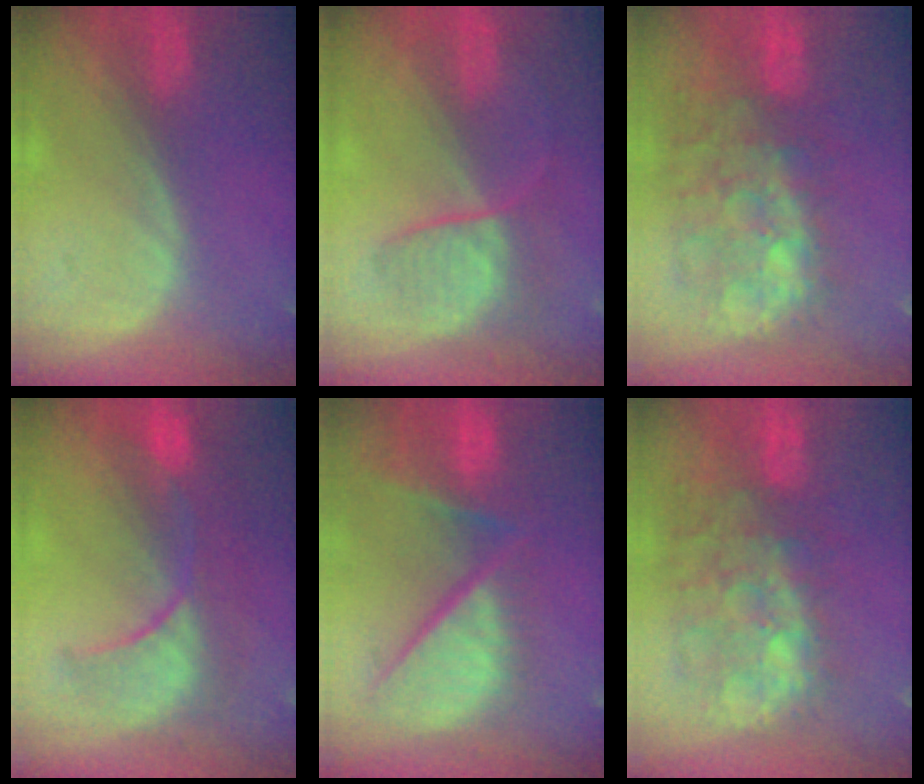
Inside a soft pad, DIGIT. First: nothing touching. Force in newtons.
{"total": 6.6, "press": 6.2, "slide": 2.3}
{"total": 11.3, "press": 10.5, "slide": 4.1}
{"total": 10.3, "press": 9.0, "slide": 5.0}
{"total": 12.4, "press": 10.2, "slide": 7.0}
{"total": 11.3, "press": 10.5, "slide": 4.1}